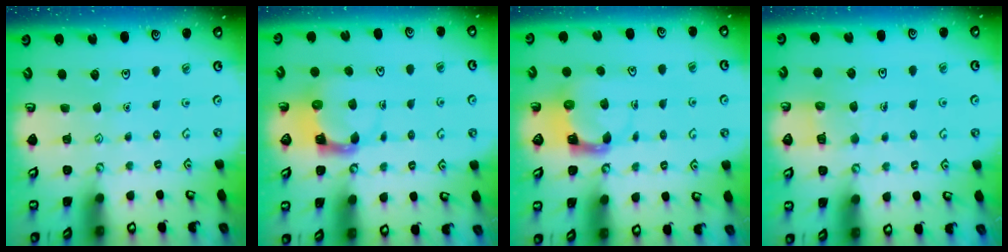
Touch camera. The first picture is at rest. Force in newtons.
{"total": 3.6, "press": 3.6, "slide": 0.4}
{"total": 3.4, "press": 3.4, "slide": 0.5}
{"total": 5.9, "press": 5.9, "slide": 0.3}